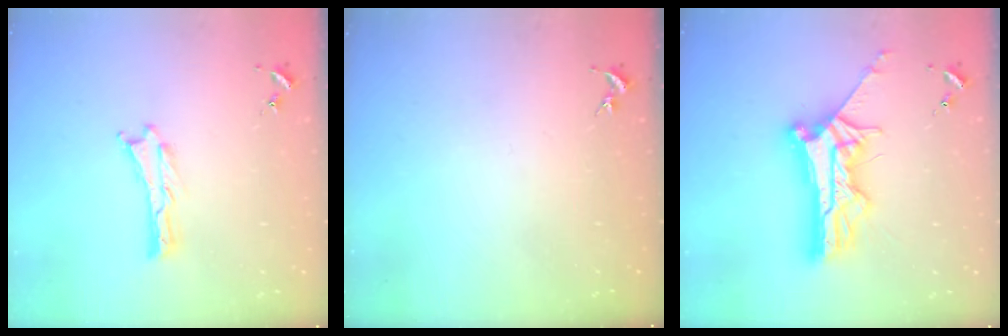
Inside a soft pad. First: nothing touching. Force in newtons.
{"total": 0.0}
{"total": 11.9, "press": 11.8, "slide": 1.0}